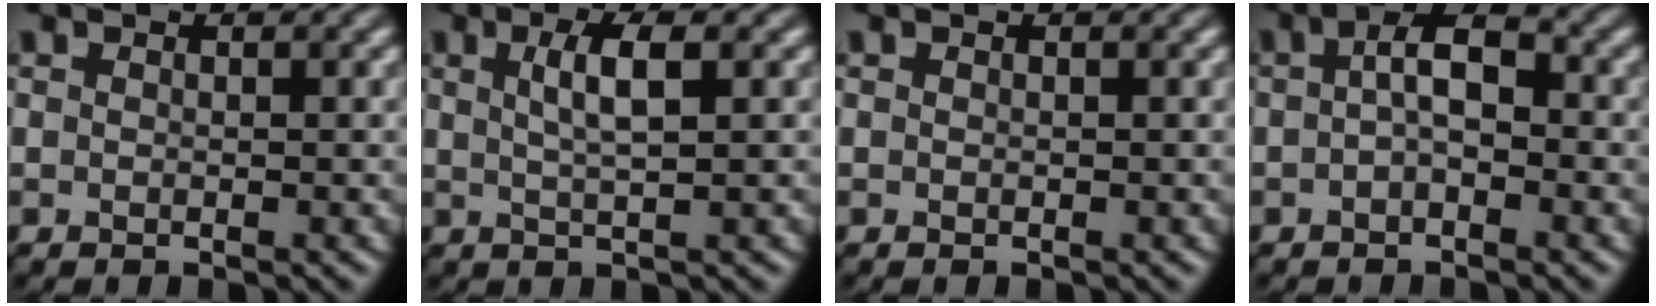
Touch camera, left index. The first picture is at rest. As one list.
[{"total": 3.2, "force": [0.9, 0.8, 3.0], "torque": [-0.049, 0.005, 0.015]}, {"total": 0.0}, {"total": 3.2, "force": [-0.1, 1.4, 2.9], "torque": [-0.053, 0.009, -0.011]}]